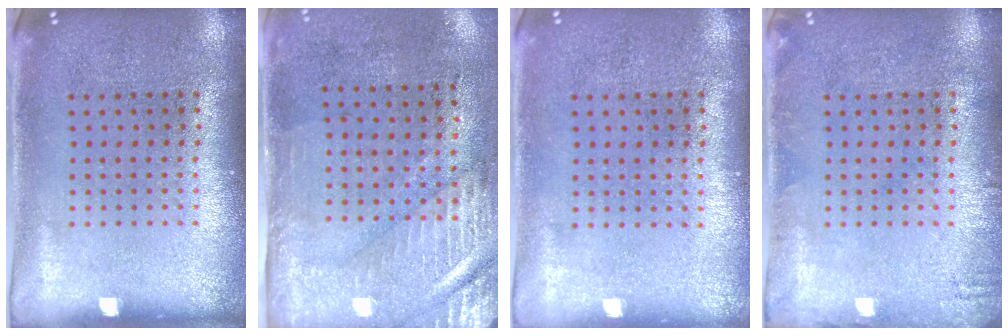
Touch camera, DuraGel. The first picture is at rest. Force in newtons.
{"total": 3.0, "press": 2.4, "slide": 1.6}
{"total": 0.0}
{"total": 1.0, "press": 1.0, "slide": 0.2}